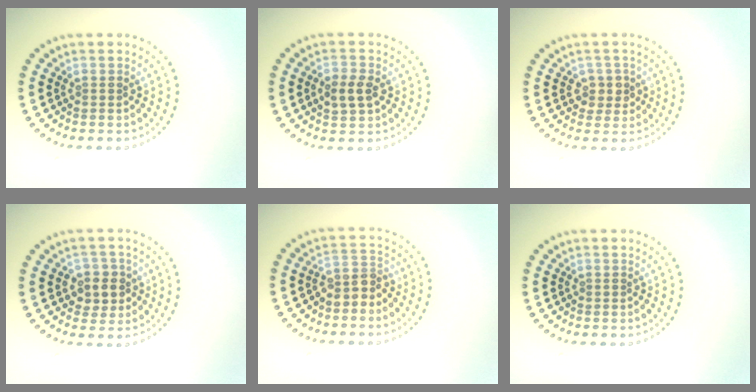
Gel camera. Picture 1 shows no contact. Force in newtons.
{"total": 2.5, "press": 2.5, "slide": 0.1}
{"total": 1.7, "press": 1.7, "slide": 0.4}
{"total": 2.7, "press": 2.5, "slide": 0.9}
{"total": 2.4, "press": 2.0, "slide": 1.4}
{"total": 0.0}